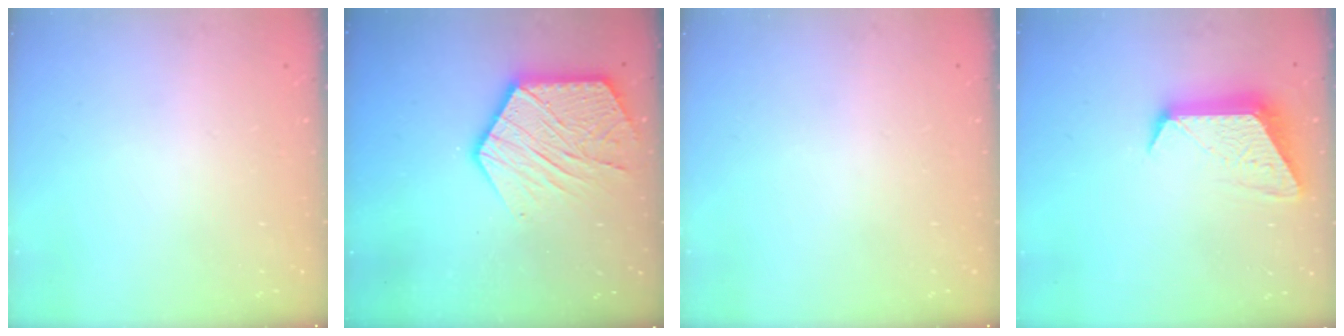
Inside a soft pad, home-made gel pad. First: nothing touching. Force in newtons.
{"total": 16.4, "press": 16.4, "slide": 1.3}
{"total": 0.0}
{"total": 11.4, "press": 11.4, "slide": 0.9}